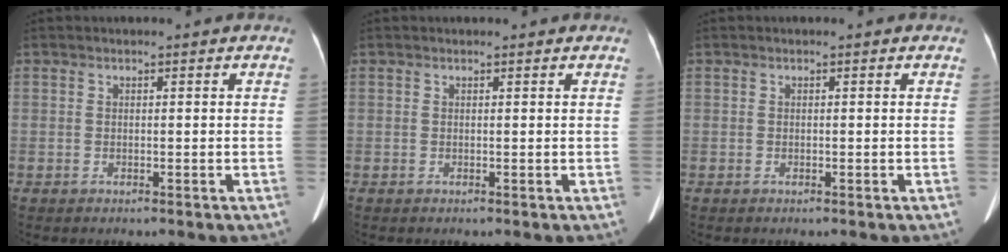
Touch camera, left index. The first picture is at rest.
{"total": 1.0, "force": [0.9, 0.2, 0.2], "torque": [-0.011, 0.009, 0.008]}
{"total": 0.0}